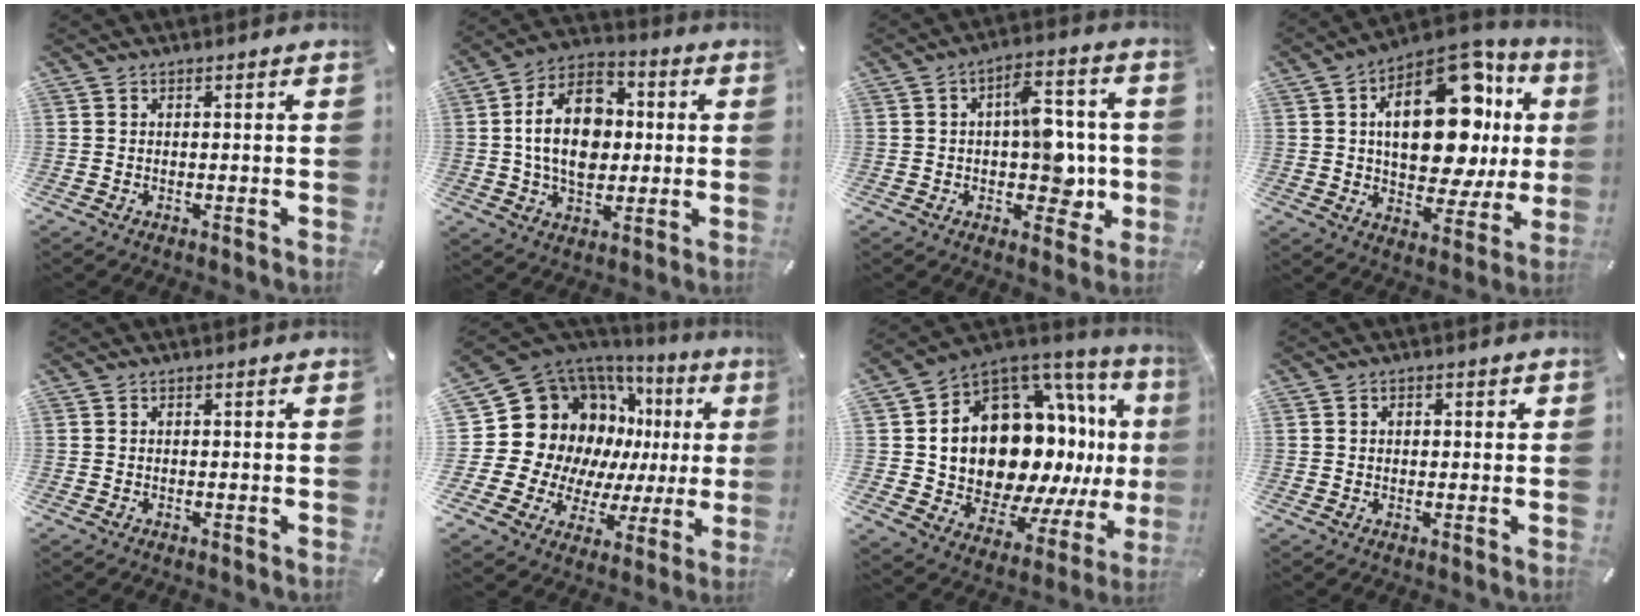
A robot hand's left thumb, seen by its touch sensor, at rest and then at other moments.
{"total": 15.8, "force": [0.8, 11.1, 11.1], "torque": [-0.210, 0.010, 0.013]}
{"total": 11.8, "force": [-0.6, 7.4, 9.2], "torque": [-0.105, 0.007, -0.007]}
{"total": 24.7, "force": [6.1, 13.3, 19.9], "torque": [-0.297, -0.044, 0.099]}
{"total": 0.0}
{"total": 19.1, "force": [6.4, 15.5, 9.1], "torque": [-0.149, -0.074, 0.151]}
{"total": 20.7, "force": [2.7, 14.8, 14.3], "torque": [-0.268, -0.068, 0.081]}
{"total": 1.2, "force": [0.2, 1.0, 0.6], "torque": [-0.005, 0.003, -0.001]}